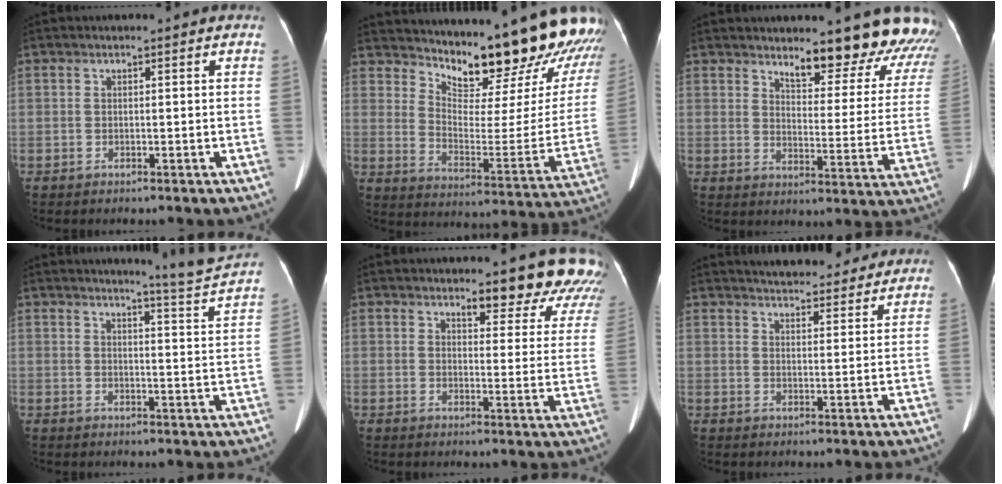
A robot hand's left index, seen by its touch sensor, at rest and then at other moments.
{"total": 24.2, "force": [22.2, 3.8, 8.7], "torque": [-0.126, -0.140, 0.275]}
{"total": 14.8, "force": [13.6, 3.3, 4.9], "torque": [-0.025, -0.082, 0.142]}
{"total": 7.8, "force": [7.4, -2.0, 1.3], "torque": [-0.034, -0.068, 0.086]}
{"total": 11.0, "force": [10.3, 2.6, 2.8], "torque": [0.012, -0.052, 0.081]}
{"total": 18.1, "force": [16.6, 4.2, 5.8], "torque": [-0.076, -0.009, 0.207]}